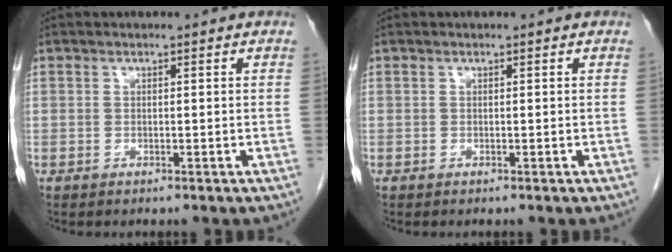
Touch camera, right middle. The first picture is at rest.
{"total": 0.0}